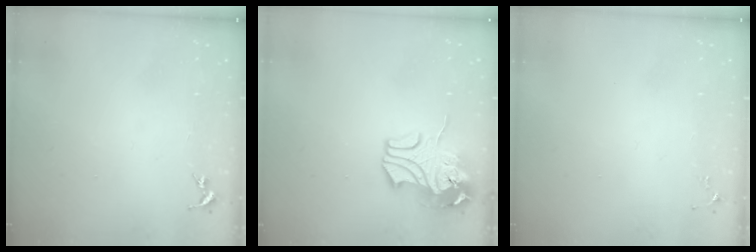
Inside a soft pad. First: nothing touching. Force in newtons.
{"total": 12.4, "press": 12.3, "slide": 2.0}
{"total": 3.5, "press": 3.5, "slide": 0.5}